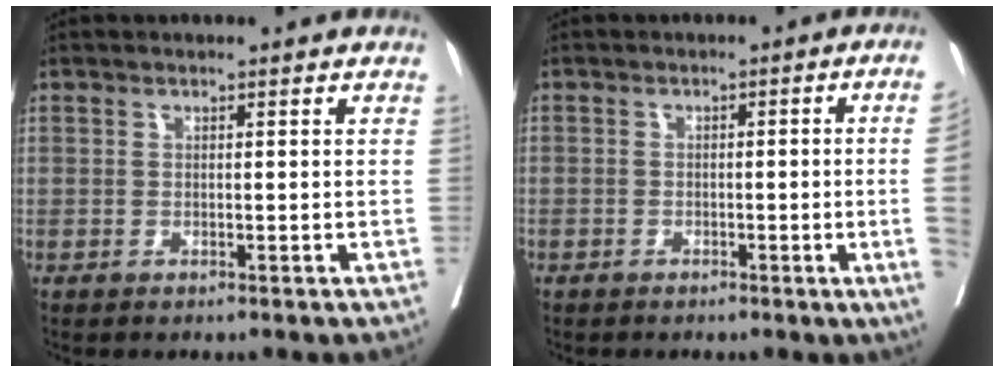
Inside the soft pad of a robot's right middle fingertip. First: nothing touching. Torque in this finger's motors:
{"motor_torque": [1.00, -1.13, -0.85, -0.21]}